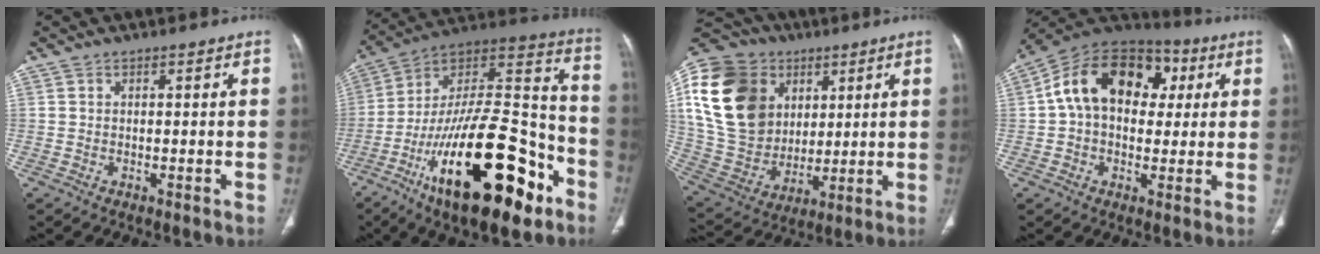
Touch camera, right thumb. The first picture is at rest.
{"total": 33.0, "force": [-15.2, 12.7, 26.4], "torque": [-0.423, 0.068, -0.244]}
{"total": 24.6, "force": [7.4, 19.1, 13.6], "torque": [-0.260, 0.006, 0.146]}
{"total": 18.4, "force": [3.8, 12.8, 12.6], "torque": [-0.180, 0.032, 0.050]}